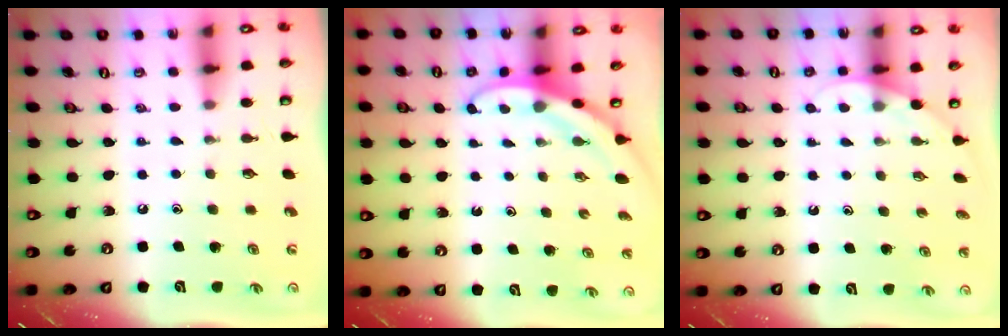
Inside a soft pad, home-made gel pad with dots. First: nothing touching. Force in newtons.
{"total": 3.0, "press": 3.0, "slide": 0.1}
{"total": 2.8, "press": 2.8, "slide": 0.1}